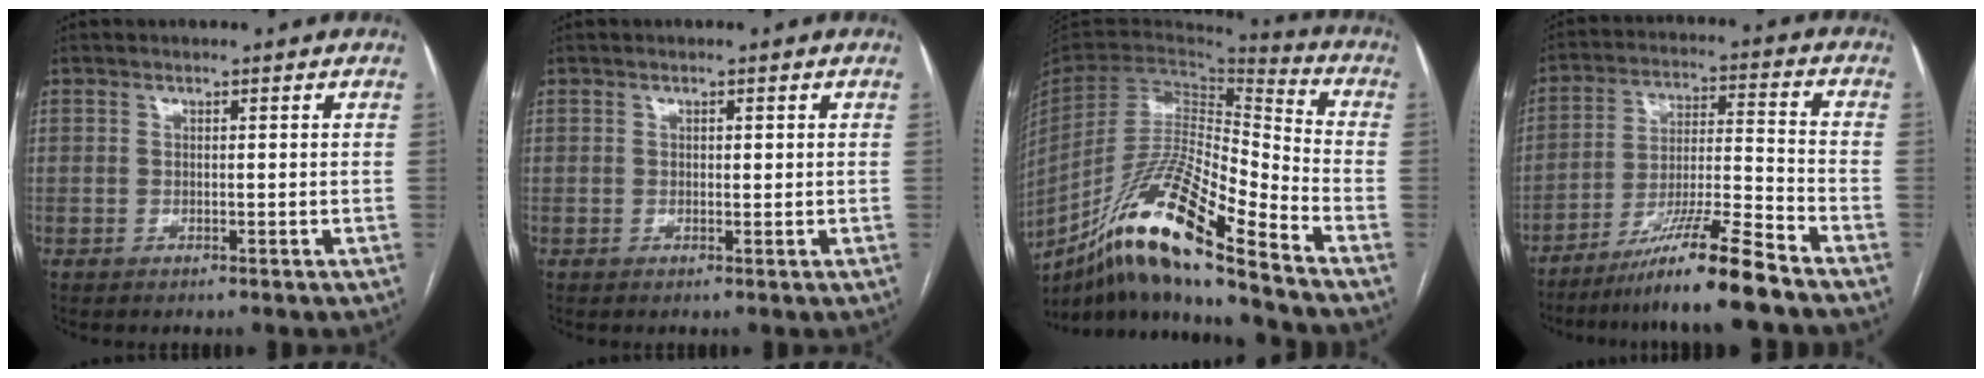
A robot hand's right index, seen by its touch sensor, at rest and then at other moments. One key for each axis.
{"total": 0.9, "fx": 0.3, "fy": 0.4, "fz": 0.8, "tx": -0.012, "ty": 0.000, "tz": 0.005}
{"total": 20.4, "fx": -14.1, "fy": 1.2, "fz": 14.7, "tx": -0.298, "ty": -0.026, "tz": -0.262}
{"total": 12.1, "fx": -9.4, "fy": -1.5, "fz": 7.4, "tx": -0.126, "ty": -0.014, "tz": -0.168}